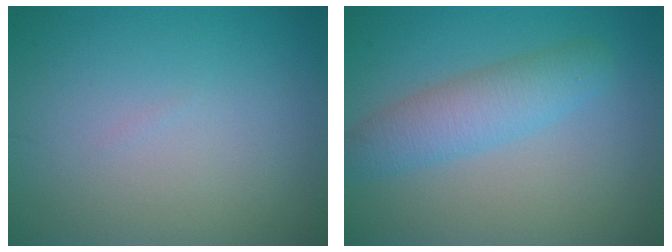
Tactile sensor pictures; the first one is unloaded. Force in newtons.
{"total": 3.8, "press": 3.8, "slide": 0.1}